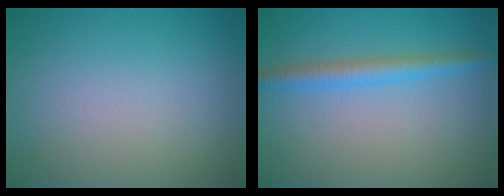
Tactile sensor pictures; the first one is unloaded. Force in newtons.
{"total": 2.6, "press": 2.6, "slide": 0.1}